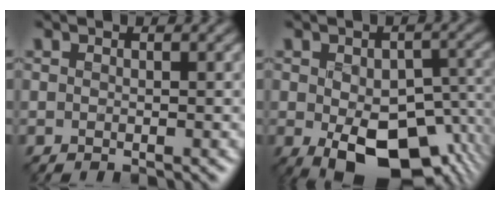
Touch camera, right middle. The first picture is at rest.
{"total": 12.6, "force": [-4.9, 7.0, 9.2], "torque": [-0.154, -0.044, -0.054]}